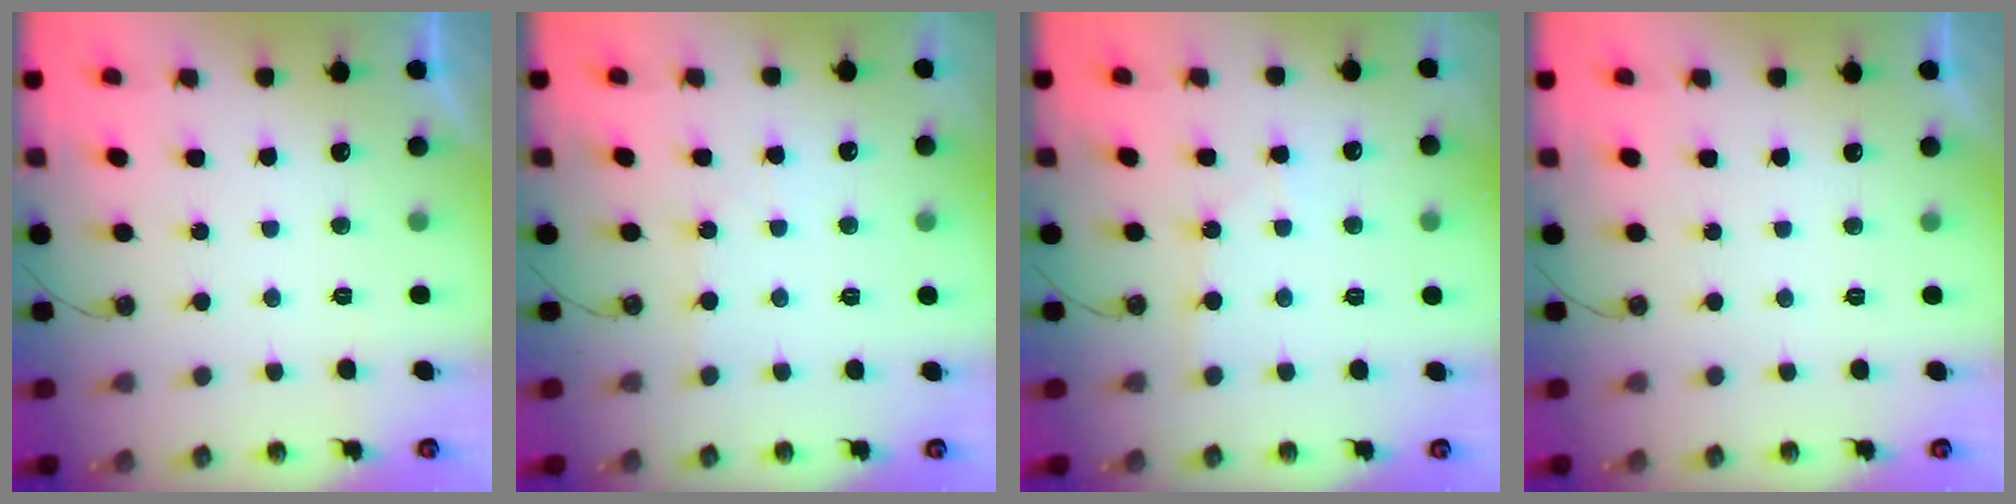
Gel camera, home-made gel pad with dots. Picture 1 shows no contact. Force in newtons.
{"total": 2.5, "press": 2.5, "slide": 0.4}
{"total": 2.6, "press": 2.6, "slide": 0.3}
{"total": 0.0}